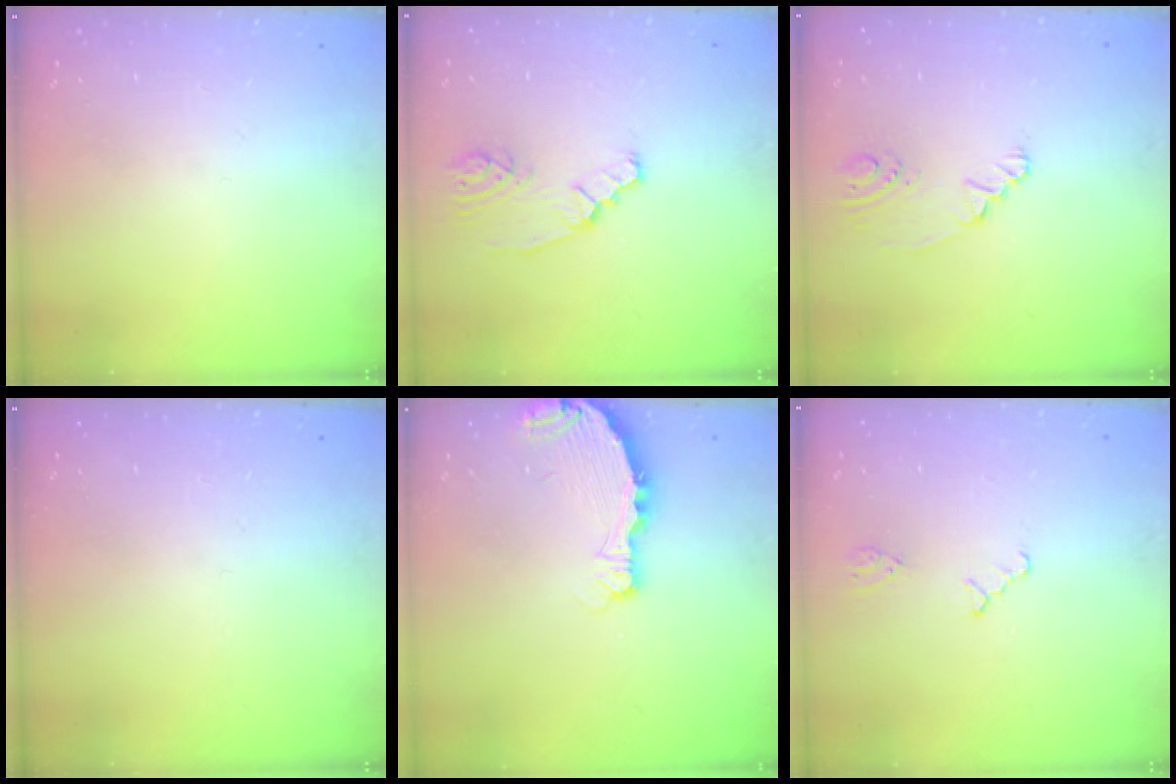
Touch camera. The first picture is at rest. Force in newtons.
{"total": 2.4, "press": 2.4, "slide": 0.3}
{"total": 2.6, "press": 2.5, "slide": 0.7}
{"total": 0.0}
{"total": 4.2, "press": 4.2, "slide": 0.4}
{"total": 0.5, "press": 0.5, "slide": 0.2}